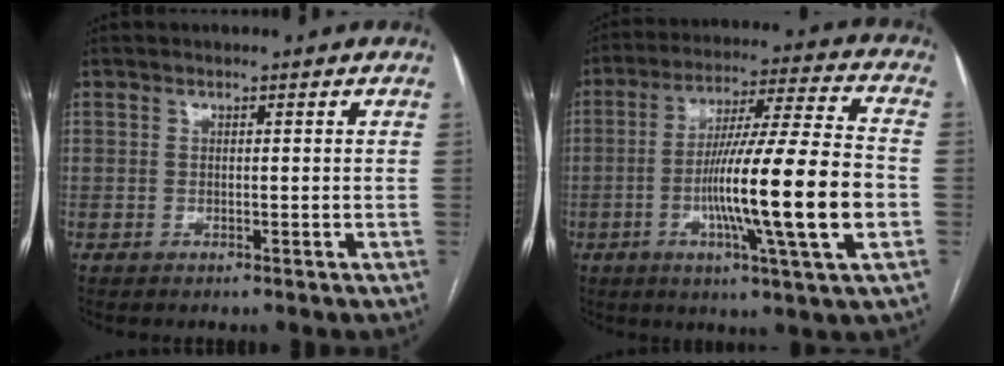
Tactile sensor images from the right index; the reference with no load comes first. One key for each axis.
{"total": 18.8, "fx": -4.1, "fy": -0.3, "fz": 18.3, "tx": -0.306, "ty": -0.006, "tz": -0.072}